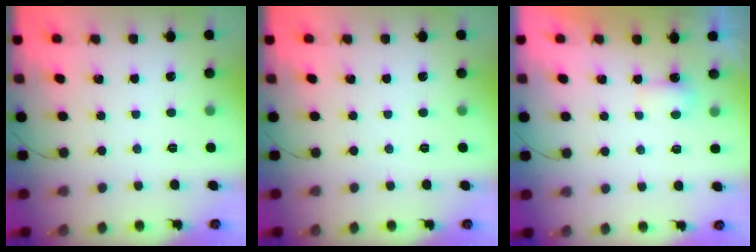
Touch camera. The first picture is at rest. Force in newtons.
{"total": 0.0}
{"total": 3.5, "press": 3.3, "slide": 1.2}